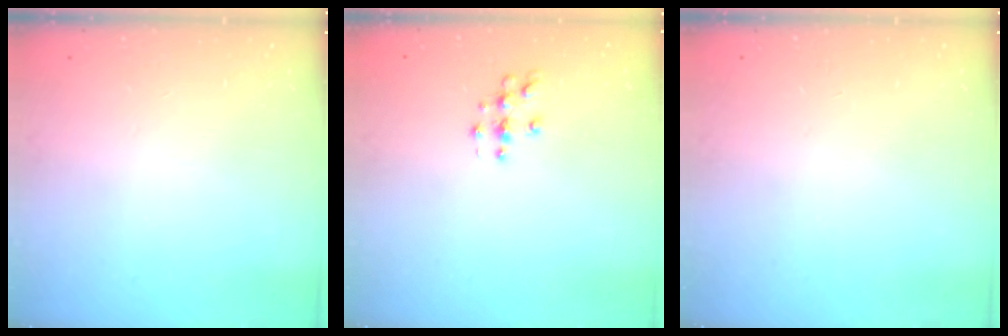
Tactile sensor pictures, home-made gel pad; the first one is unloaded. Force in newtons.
{"total": 4.1, "press": 4.1, "slide": 0.5}
{"total": 0.0}